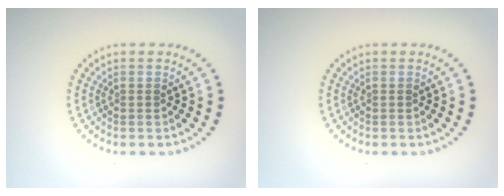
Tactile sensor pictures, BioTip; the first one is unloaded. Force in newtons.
{"total": 0.0}